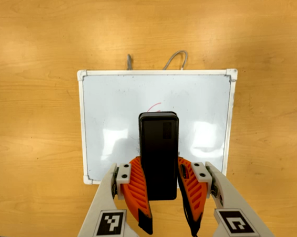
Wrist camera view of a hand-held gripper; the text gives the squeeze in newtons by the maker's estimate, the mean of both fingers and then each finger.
{"total": 9.7, "left": 7.6, "right": 11.8}